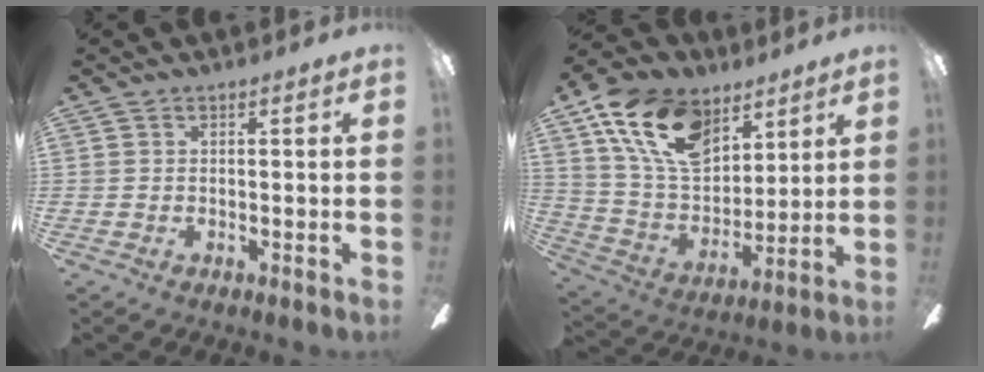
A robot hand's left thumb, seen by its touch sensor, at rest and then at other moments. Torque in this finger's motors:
{"motor_torque": [0.26, 0.37, 1.34, -1.43, 0.37]}